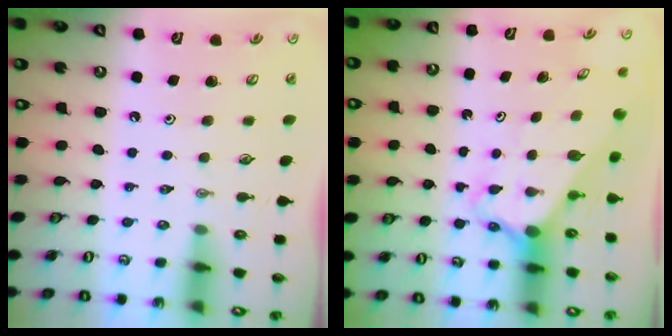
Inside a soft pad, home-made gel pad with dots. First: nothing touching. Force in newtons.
{"total": 3.1, "press": 3.1, "slide": 0.2}